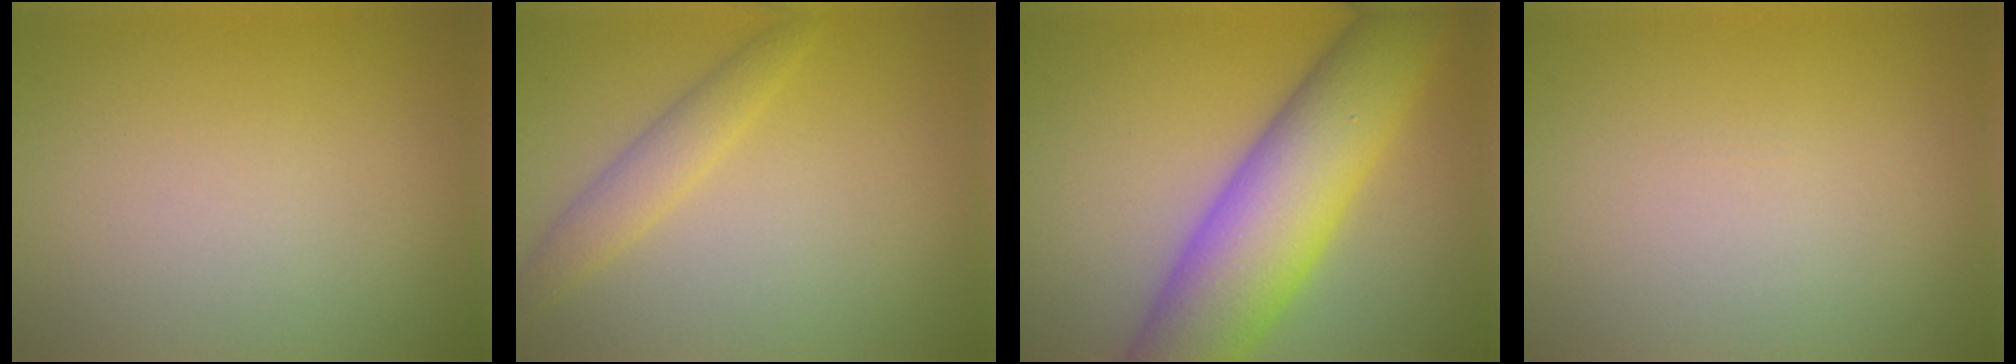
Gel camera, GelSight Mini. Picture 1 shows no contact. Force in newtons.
{"total": 2.2, "press": 2.2, "slide": 0.1}
{"total": 11.2, "press": 11.2, "slide": 0.2}
{"total": 0.0}